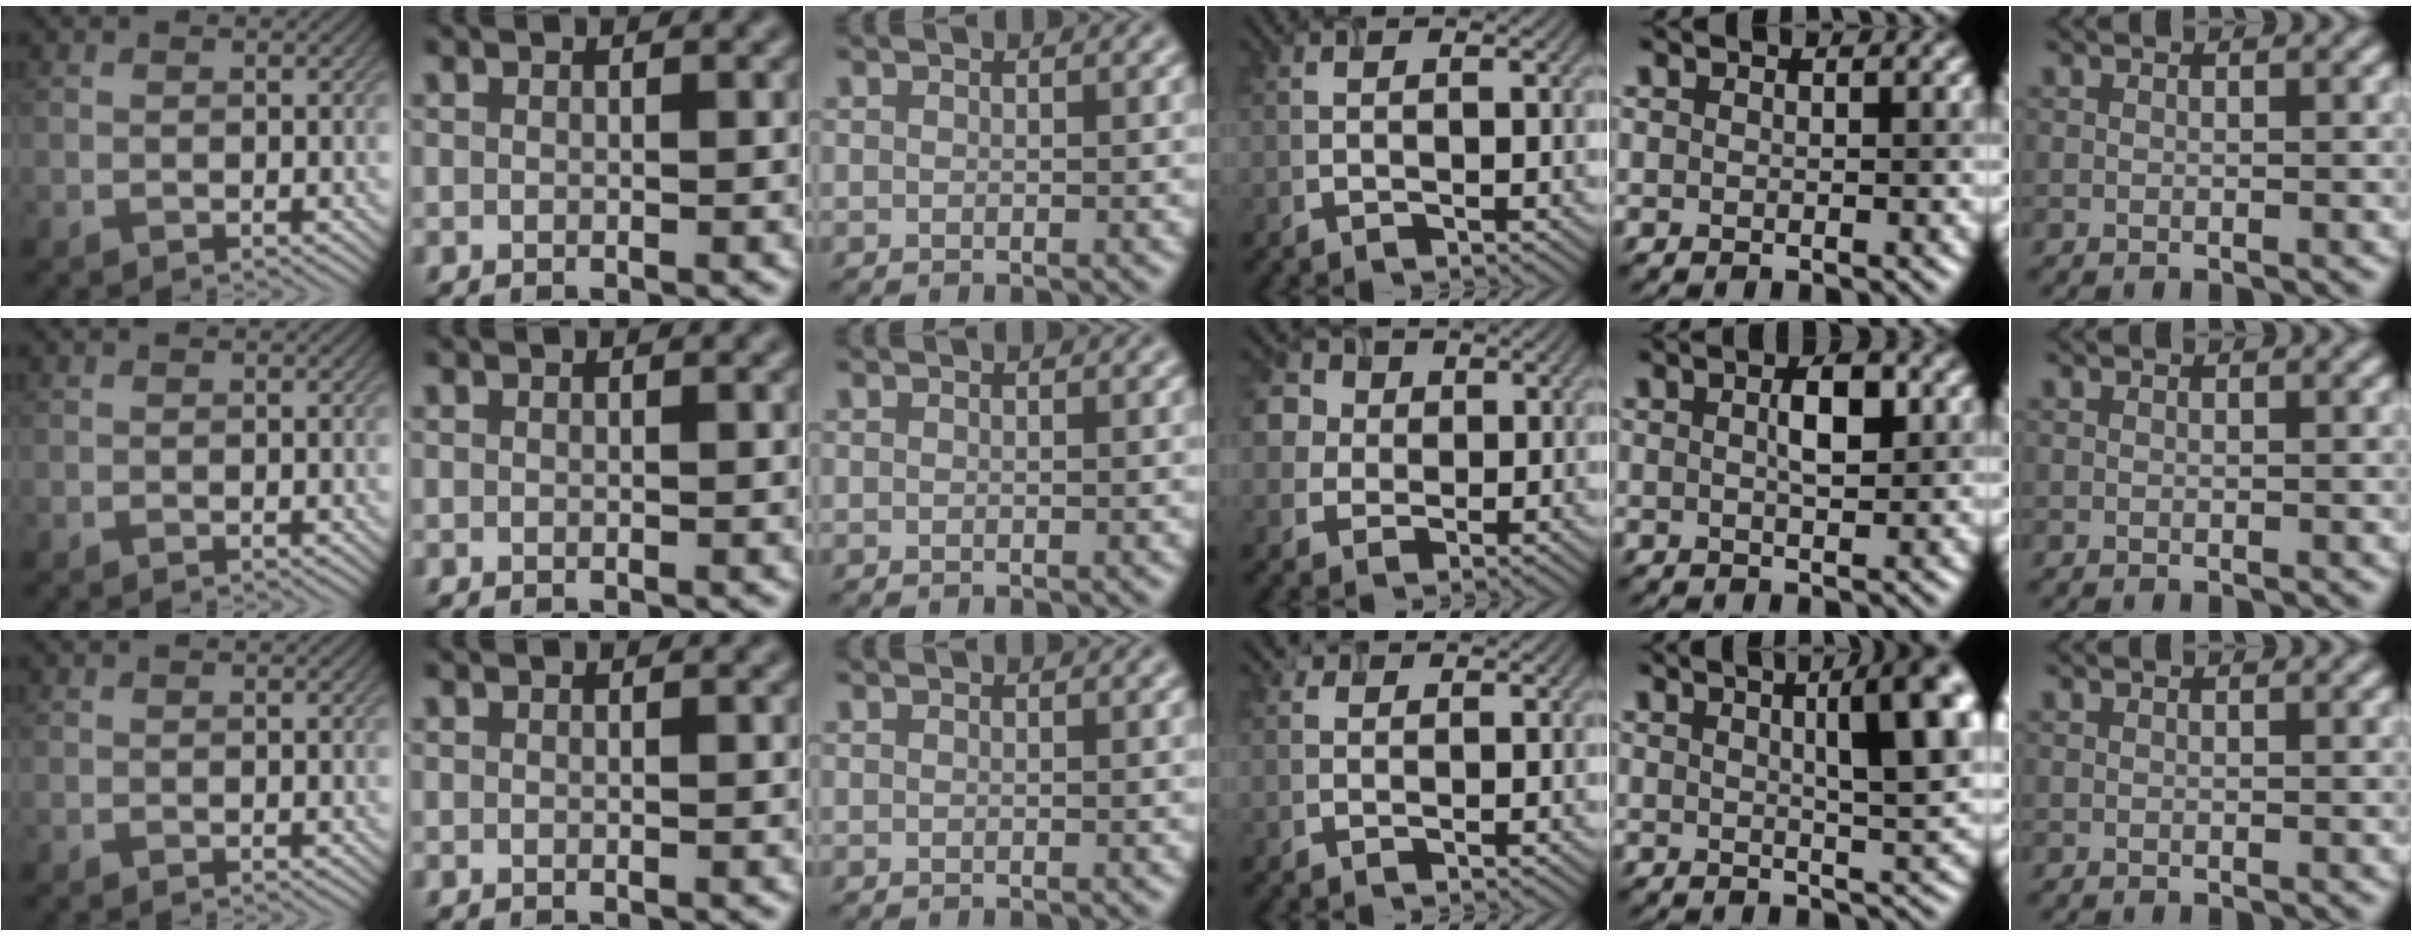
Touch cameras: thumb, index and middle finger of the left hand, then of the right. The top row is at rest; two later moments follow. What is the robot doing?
{"motion": "open", "object": "airpods case & airpods"}